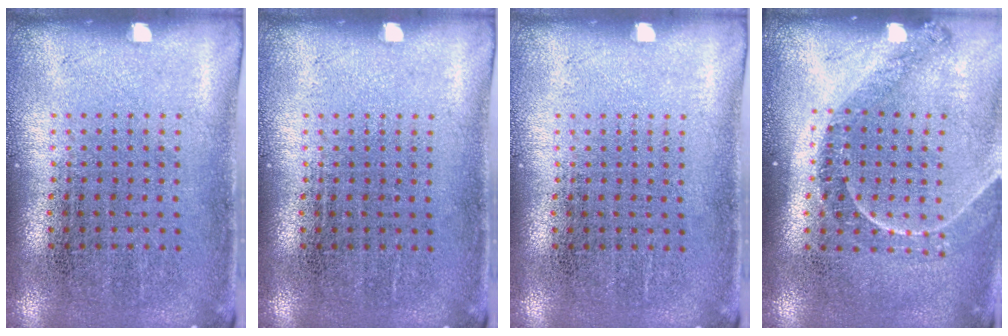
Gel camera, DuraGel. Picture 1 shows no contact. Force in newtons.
{"total": 0.0}
{"total": 0.0}
{"total": 1.3, "press": 1.3, "slide": 0.2}